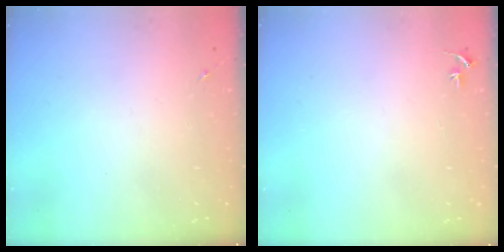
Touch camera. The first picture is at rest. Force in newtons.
{"total": 3.1, "press": 3.1, "slide": 0.4}